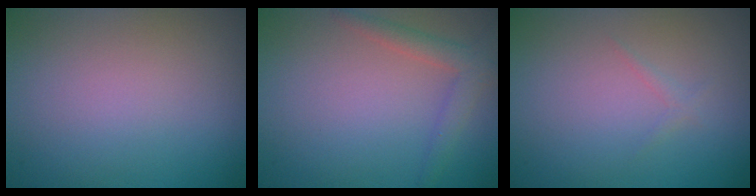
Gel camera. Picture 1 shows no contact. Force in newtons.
{"total": 2.3, "press": 2.3, "slide": 0.1}
{"total": 0.7, "press": 0.7, "slide": 0.0}